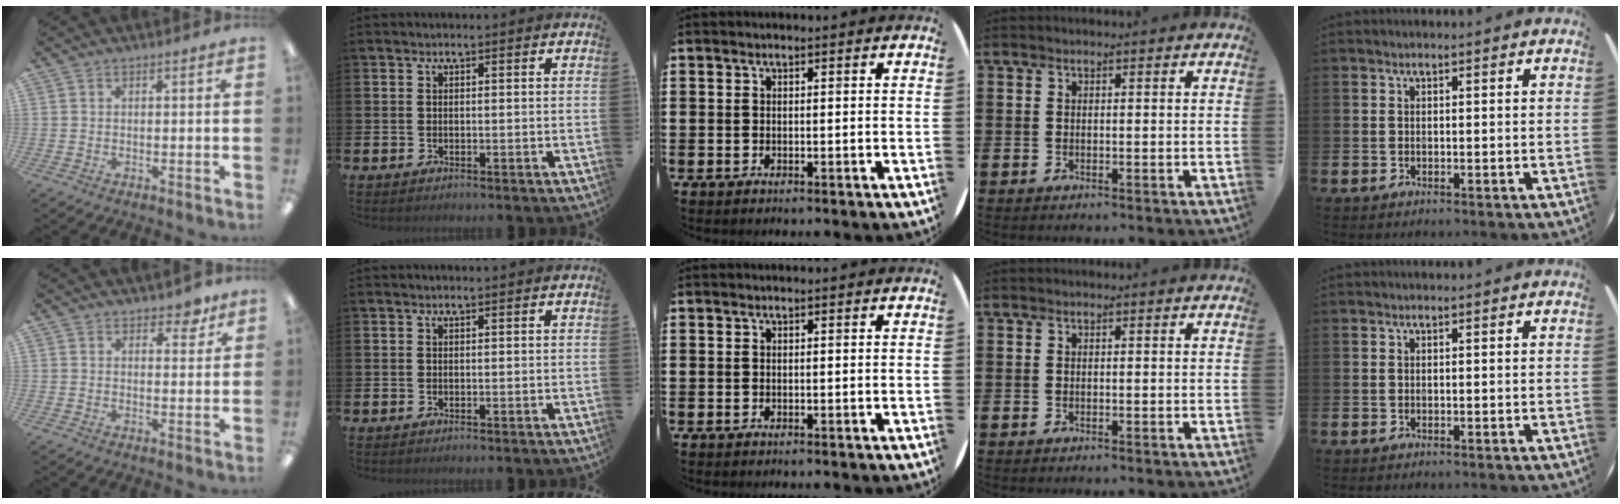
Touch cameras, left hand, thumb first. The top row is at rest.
{"thumb": {"total": 4.3, "force": [3.4, 2.2, 1.5], "torque": [-0.004, -0.016, 0.057]}}